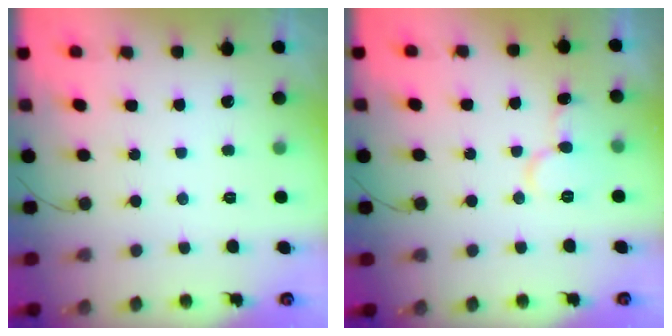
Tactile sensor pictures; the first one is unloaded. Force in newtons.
{"total": 8.8, "press": 8.7, "slide": 1.0}